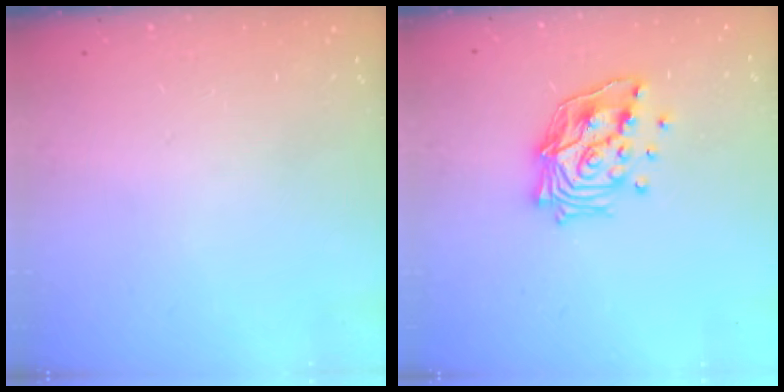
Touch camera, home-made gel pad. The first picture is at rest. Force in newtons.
{"total": 15.1, "press": 14.9, "slide": 1.9}